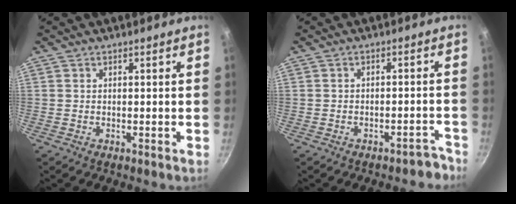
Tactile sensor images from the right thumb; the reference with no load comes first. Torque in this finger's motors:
{"motor_torque": [-0.26, -0.03, -0.26, 0.14, 0.07]}